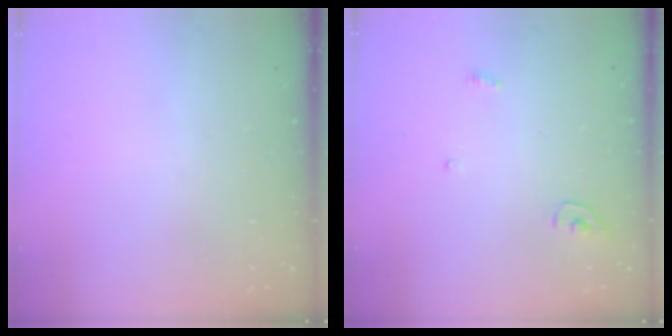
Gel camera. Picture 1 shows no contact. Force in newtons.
{"total": 3.4, "press": 3.4, "slide": 0.3}